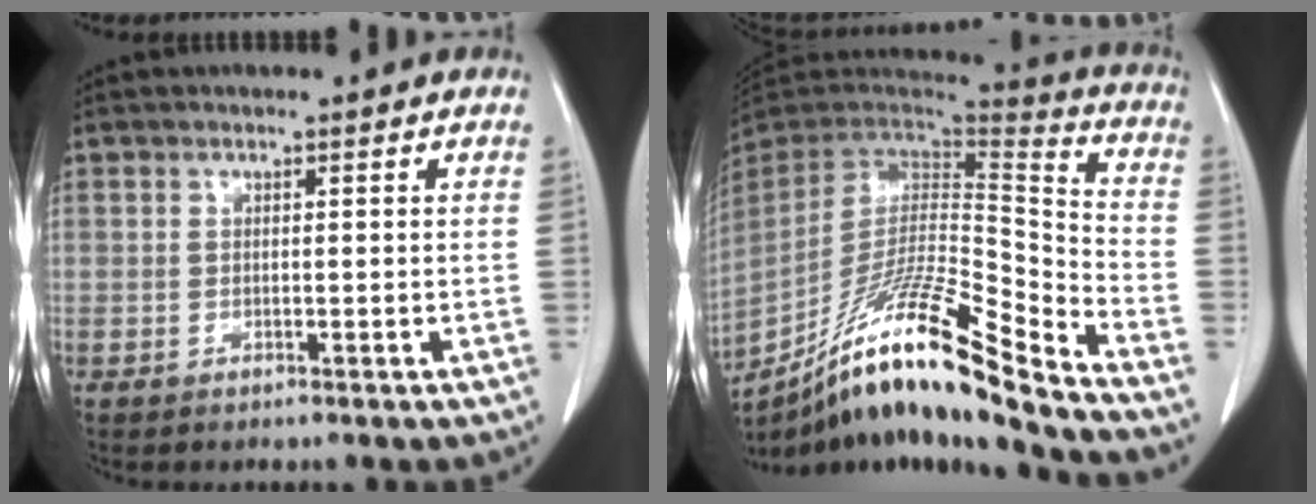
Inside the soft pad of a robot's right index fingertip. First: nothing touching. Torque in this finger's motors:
{"motor_torque": [1.11, -1.02, 0.31, 0.21]}